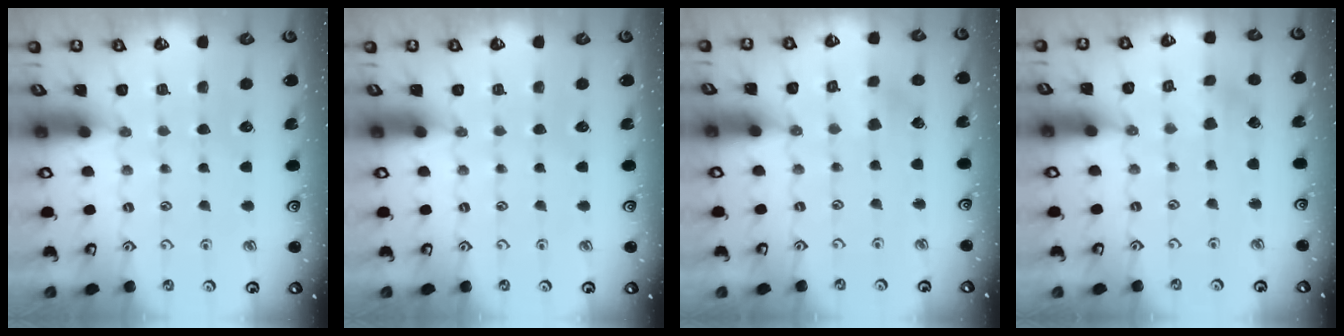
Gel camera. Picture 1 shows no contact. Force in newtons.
{"total": 0.0}
{"total": 2.2, "press": 2.2, "slide": 0.1}
{"total": 1.9, "press": 1.9, "slide": 0.2}